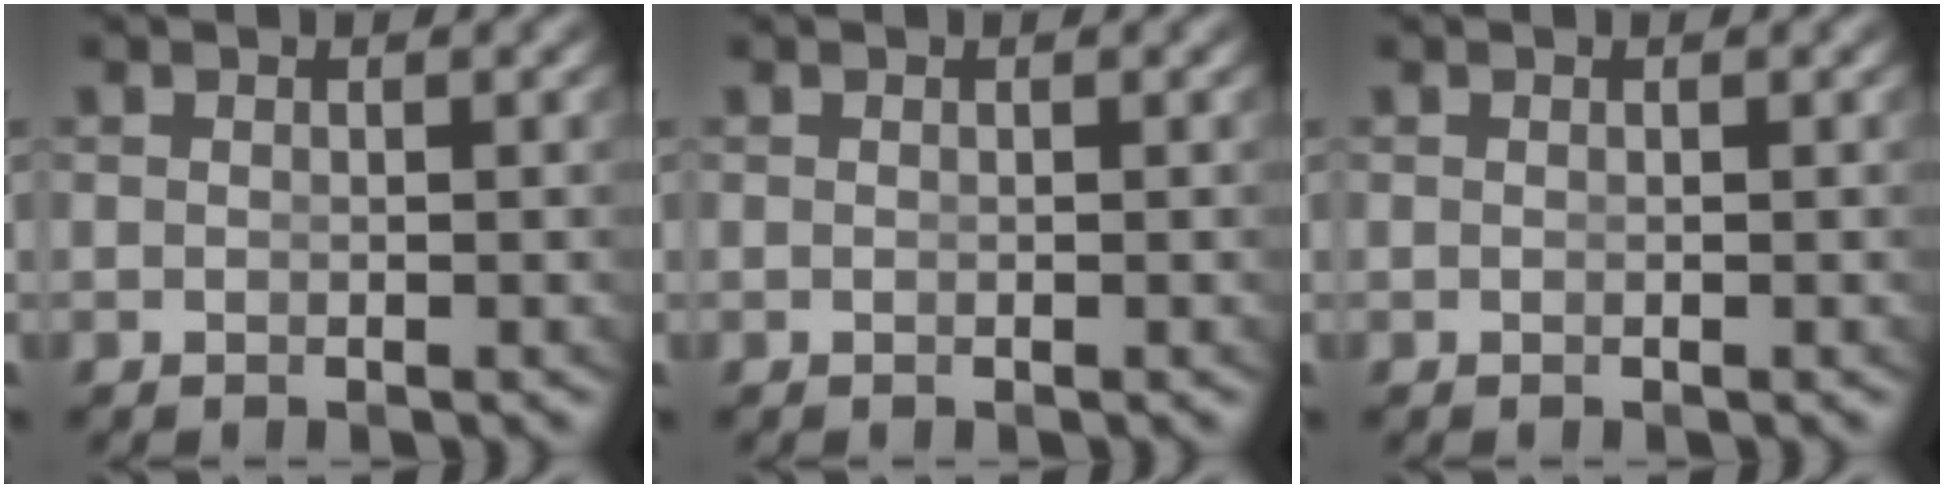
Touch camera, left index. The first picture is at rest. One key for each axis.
{"total": 0.0}
{"total": 0.0}